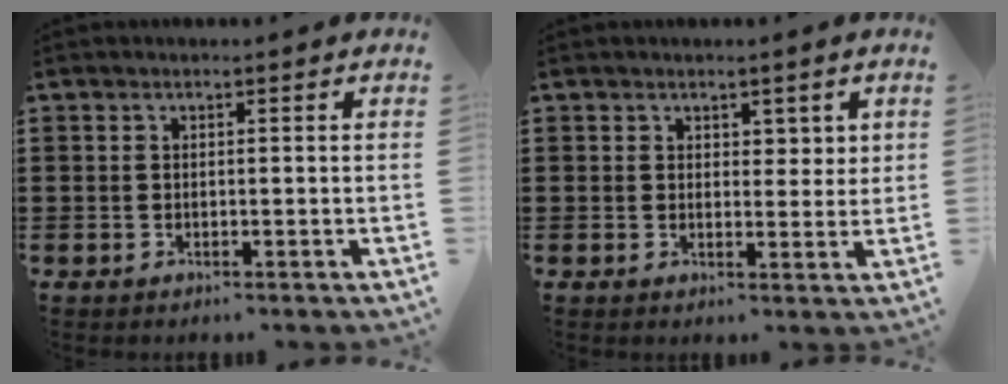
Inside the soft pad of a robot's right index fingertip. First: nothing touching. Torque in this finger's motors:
{"motor_torque": [0.01, 0.32, 0.14, -0.01]}